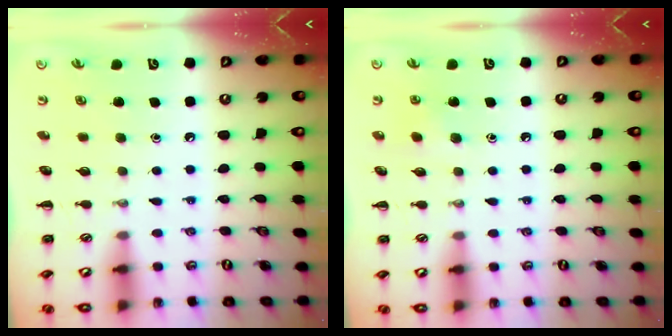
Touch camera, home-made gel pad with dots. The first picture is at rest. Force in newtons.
{"total": 5.1, "press": 4.9, "slide": 1.4}